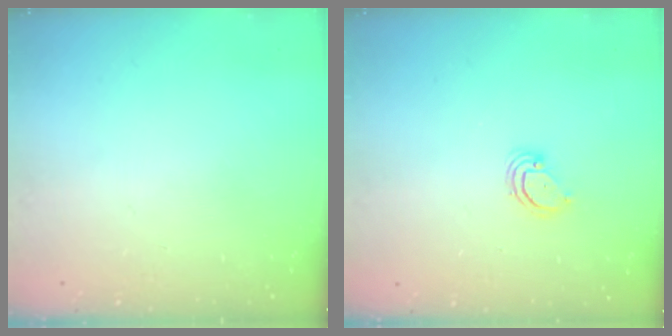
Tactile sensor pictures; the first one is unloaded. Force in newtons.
{"total": 3.6, "press": 3.6, "slide": 0.2}